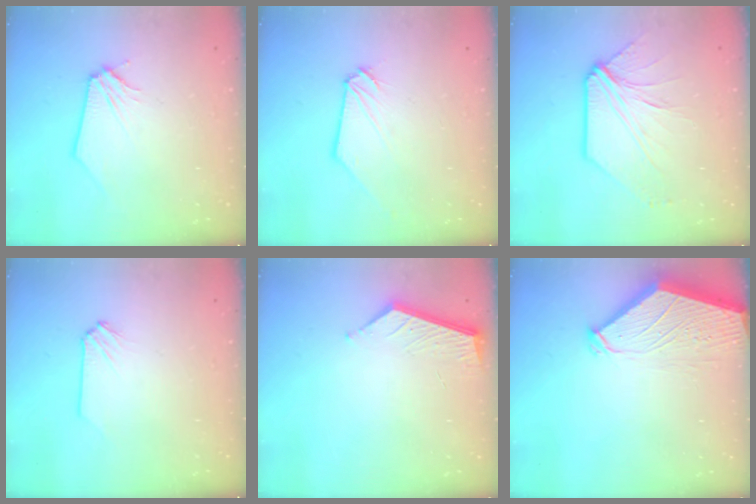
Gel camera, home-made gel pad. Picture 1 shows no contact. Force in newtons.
{"total": 0.9, "press": 0.9, "slide": 0.2}
{"total": 7.9, "press": 7.8, "slide": 1.3}
{"total": 0.0}
{"total": 5.5, "press": 5.5, "slide": 0.3}
{"total": 3.1, "press": 3.1, "slide": 0.4}